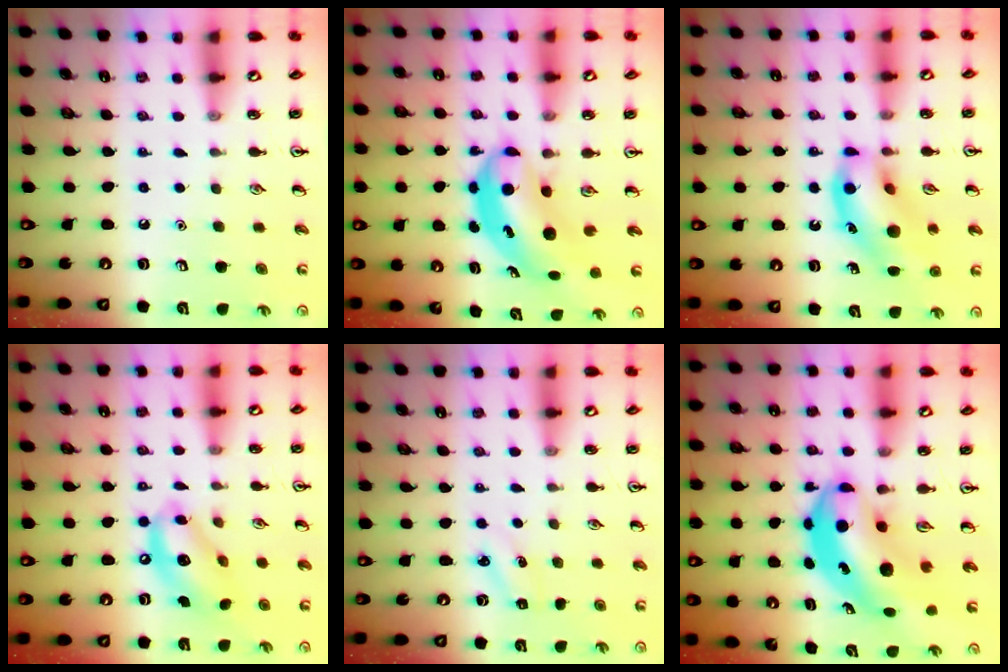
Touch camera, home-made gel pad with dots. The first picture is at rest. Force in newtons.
{"total": 6.3, "press": 6.0, "slide": 1.8}
{"total": 15.1, "press": 14.7, "slide": 3.5}
{"total": 13.1, "press": 12.7, "slide": 3.3}
{"total": 2.5, "press": 2.3, "slide": 0.9}
{"total": 8.7, "press": 8.3, "slide": 2.3}